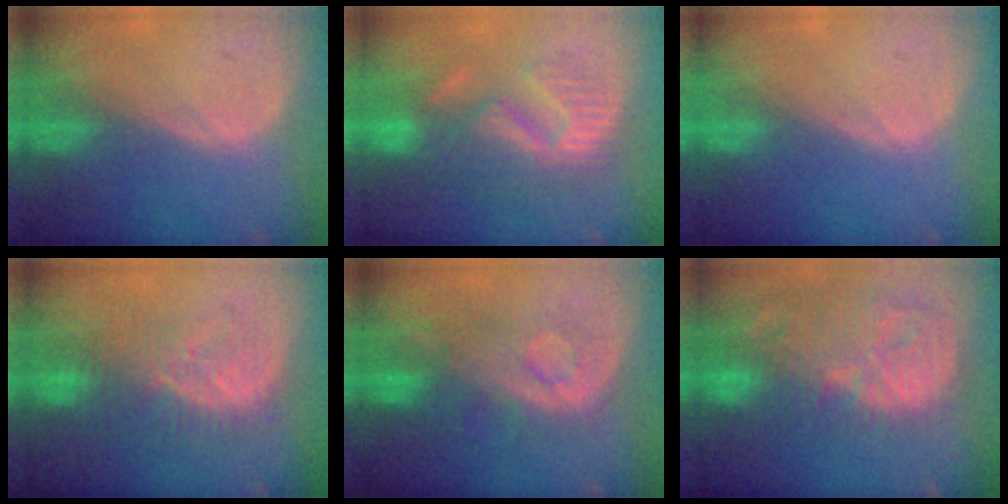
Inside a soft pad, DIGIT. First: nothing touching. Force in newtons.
{"total": 8.6, "press": 8.5, "slide": 1.4}
{"total": 0.0}
{"total": 8.1, "press": 7.9, "slide": 1.6}
{"total": 7.9, "press": 7.9, "slide": 0.1}
{"total": 14.6, "press": 12.6, "slide": 7.3}